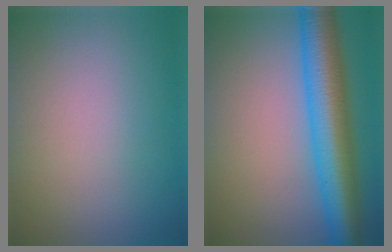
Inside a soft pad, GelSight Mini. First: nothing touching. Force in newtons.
{"total": 9.3, "press": 9.3, "slide": 0.2}